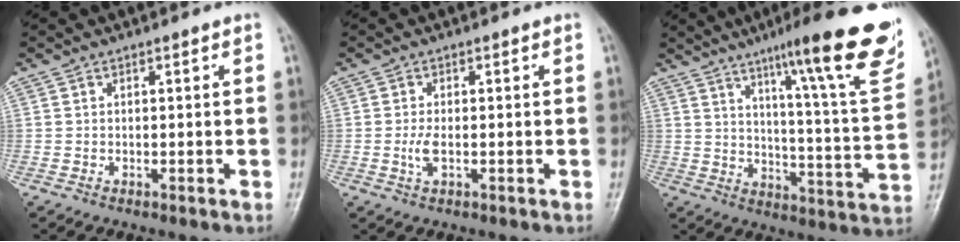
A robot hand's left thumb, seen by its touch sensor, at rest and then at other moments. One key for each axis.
{"total": 2.8, "fx": -0.5, "fy": 1.2, "fz": 2.5, "tx": -0.058, "ty": 0.001, "tz": -0.009}
{"total": 24.0, "fx": 14.5, "fy": 3.2, "fz": 18.9, "tx": -0.242, "ty": -0.058, "tz": 0.203}